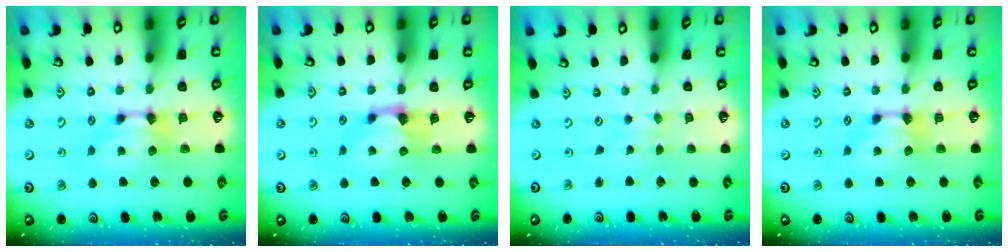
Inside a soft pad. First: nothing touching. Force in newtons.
{"total": 0.6, "press": 0.1, "slide": 0.6}
{"total": 3.2, "press": 3.2, "slide": 0.1}
{"total": 0.0}